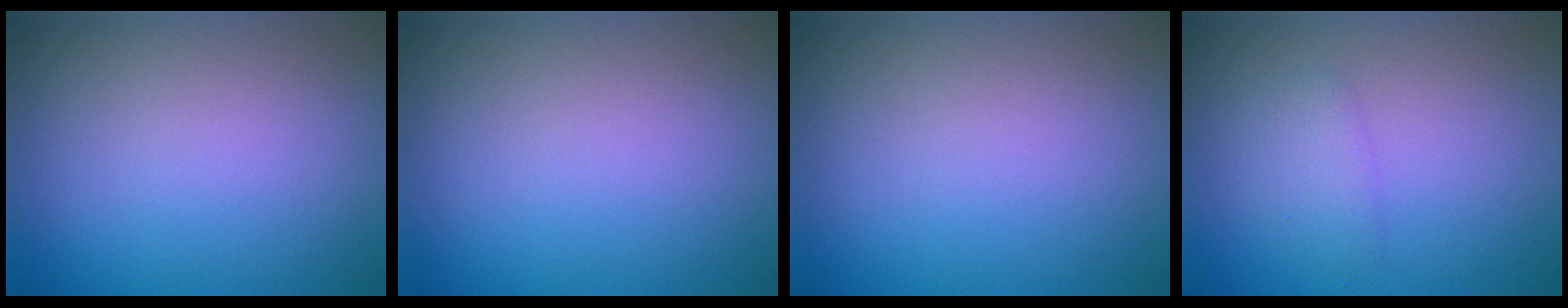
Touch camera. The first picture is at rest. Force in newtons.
{"total": 0.0}
{"total": 0.0}
{"total": 1.6, "press": 1.6, "slide": 0.1}